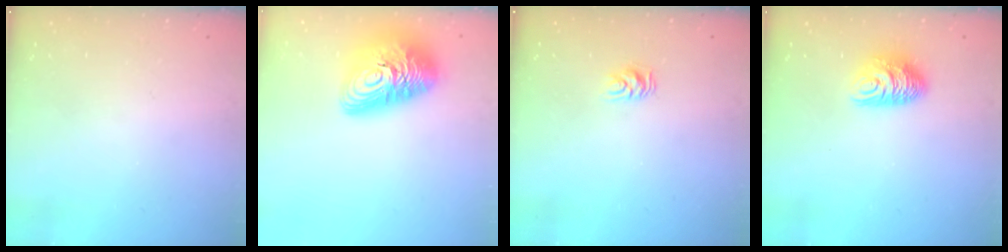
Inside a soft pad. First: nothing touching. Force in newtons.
{"total": 17.8, "press": 17.7, "slide": 1.3}
{"total": 5.2, "press": 5.2, "slide": 0.5}
{"total": 8.5, "press": 8.5, "slide": 0.7}